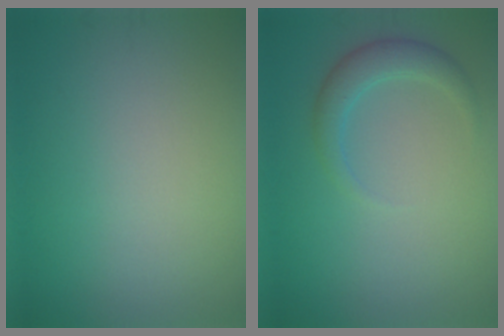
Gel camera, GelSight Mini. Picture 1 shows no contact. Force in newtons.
{"total": 2.4, "press": 2.4, "slide": 0.1}